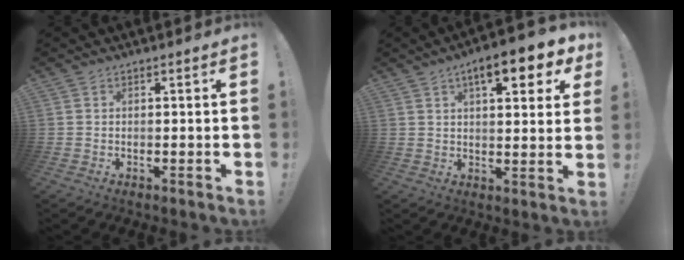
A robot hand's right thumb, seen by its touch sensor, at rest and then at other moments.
{"total": 11.1, "force": [5.4, 3.3, 9.1], "torque": [-0.121, -0.019, 0.082]}